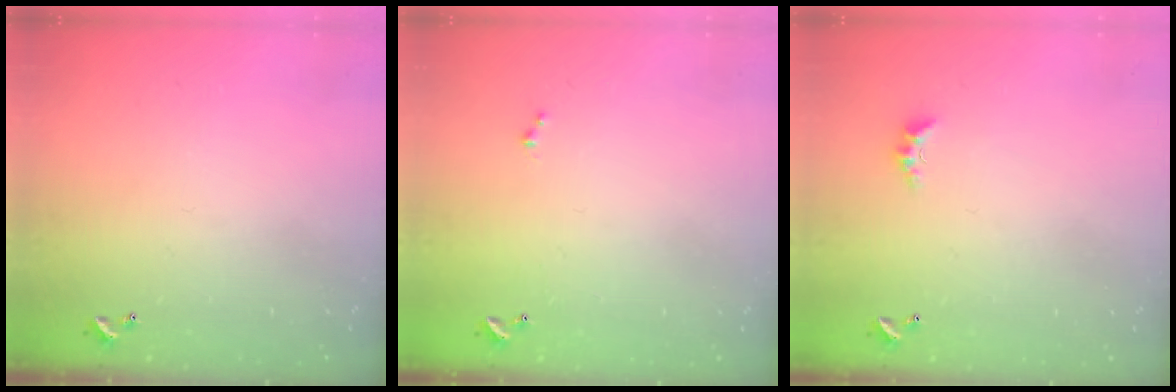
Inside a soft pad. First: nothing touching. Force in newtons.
{"total": 1.2, "press": 1.2, "slide": 0.2}
{"total": 1.5, "press": 1.4, "slide": 0.5}